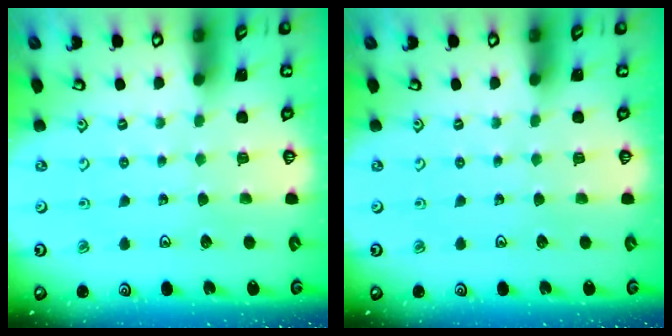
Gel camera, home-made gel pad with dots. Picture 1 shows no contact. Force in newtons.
{"total": 0.0}